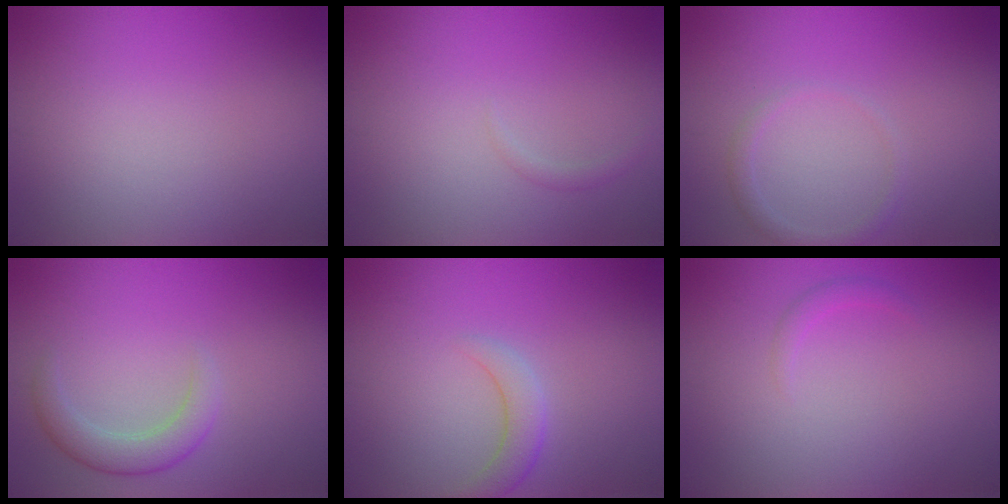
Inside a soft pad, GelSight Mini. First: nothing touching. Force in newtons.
{"total": 0.7, "press": 0.7, "slide": 0.1}
{"total": 1.3, "press": 1.3, "slide": 0.0}
{"total": 2.8, "press": 2.8, "slide": 0.2}
{"total": 2.3, "press": 2.2, "slide": 0.1}
{"total": 0.9, "press": 0.9, "slide": 0.0}